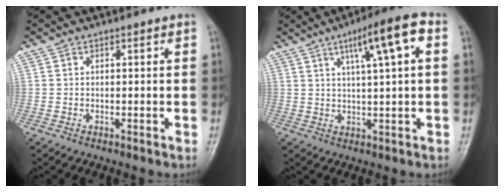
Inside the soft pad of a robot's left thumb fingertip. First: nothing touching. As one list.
[{"total": 10.1, "force": [3.7, 1.3, 9.3], "torque": [-0.150, 0.011, 0.056]}]